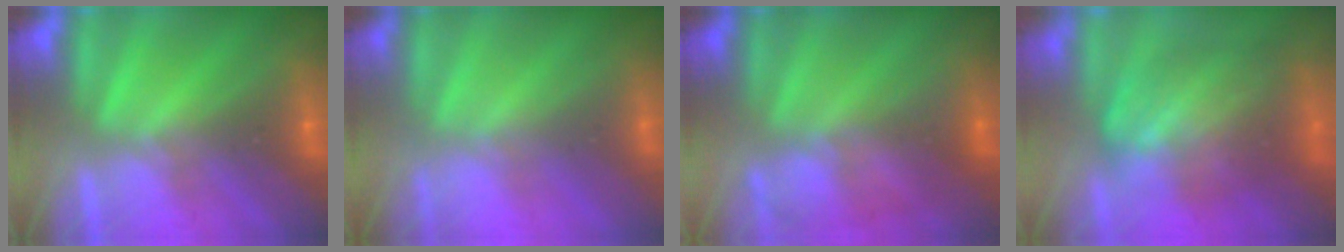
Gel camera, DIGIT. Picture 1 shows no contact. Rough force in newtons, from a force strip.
{"total": 2.4}
{"total": 4.5}
{"total": 7.0}